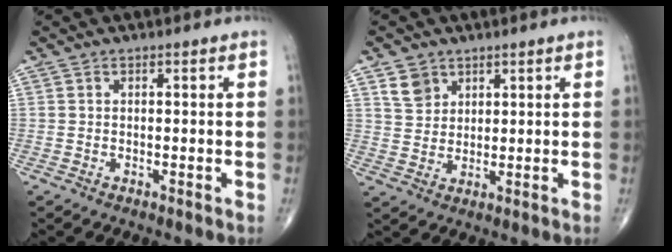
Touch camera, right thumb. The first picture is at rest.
{"total": 4.7, "force": [2.7, 3.5, 1.5], "torque": [-0.009, -0.017, 0.057]}